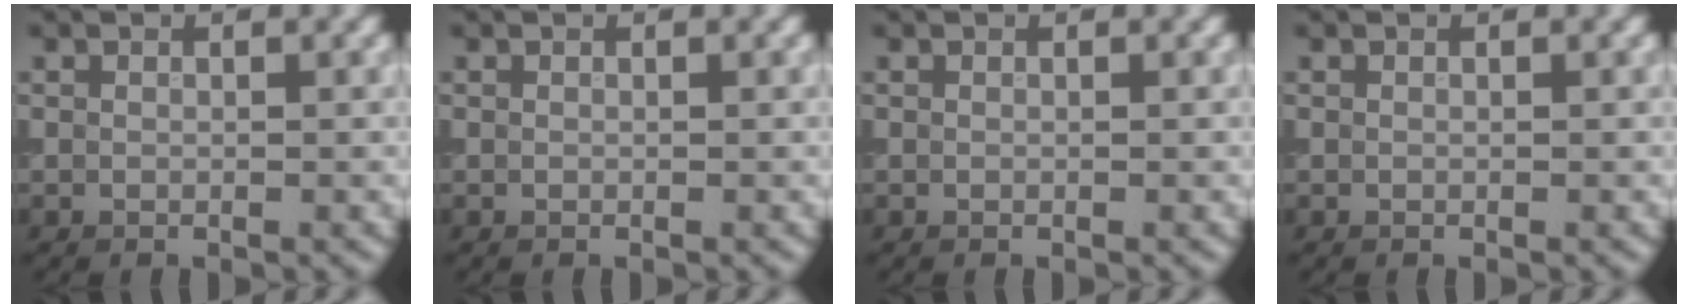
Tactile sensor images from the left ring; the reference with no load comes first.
{"total": 0.0}
{"total": 0.0}
{"total": 0.0}